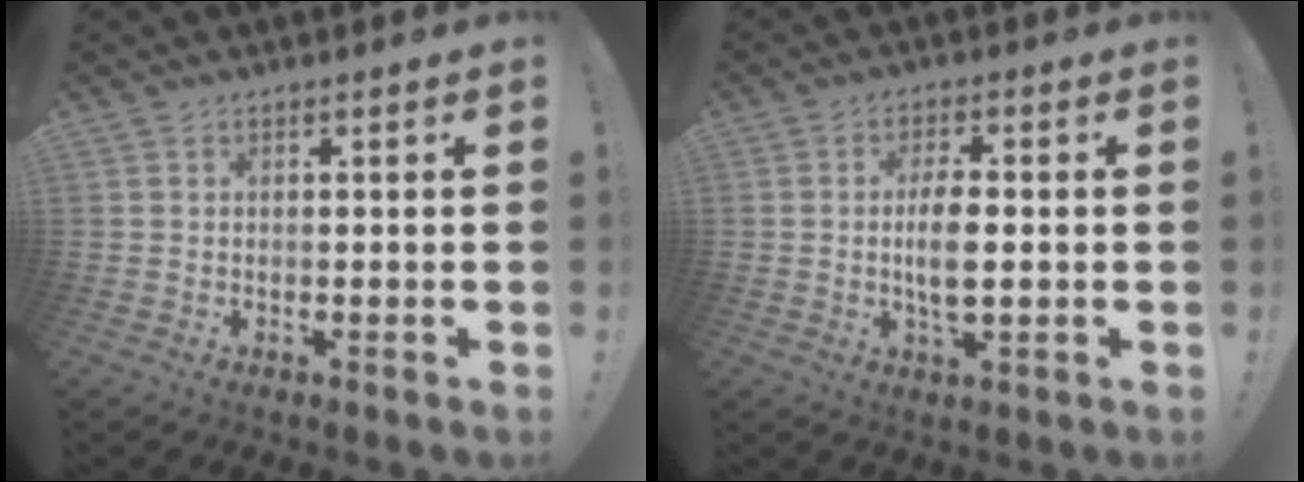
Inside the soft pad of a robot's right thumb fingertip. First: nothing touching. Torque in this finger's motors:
{"motor_torque": [0.87, 1.21, 0.85, -0.22, 0.34]}